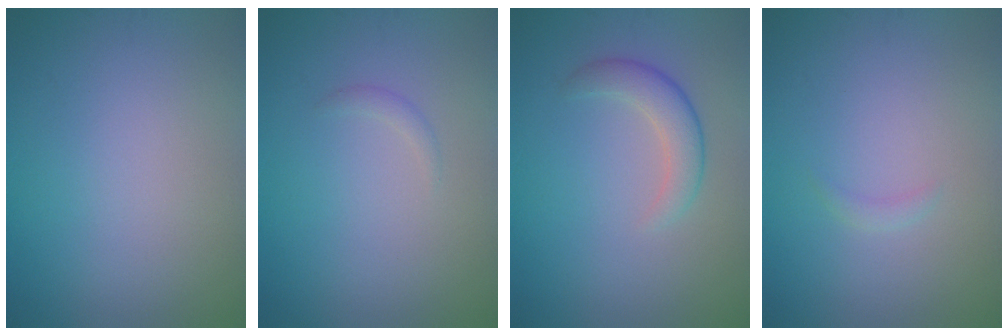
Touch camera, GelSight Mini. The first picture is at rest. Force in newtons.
{"total": 0.7, "press": 0.7, "slide": 0.1}
{"total": 2.7, "press": 2.7, "slide": 0.1}
{"total": 0.6, "press": 0.6, "slide": 0.1}